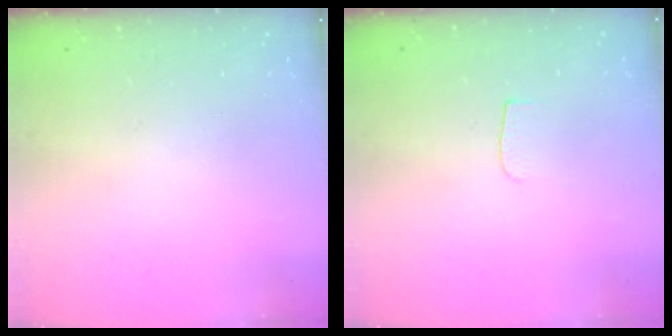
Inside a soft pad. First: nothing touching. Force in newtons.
{"total": 3.0, "press": 3.0, "slide": 0.3}